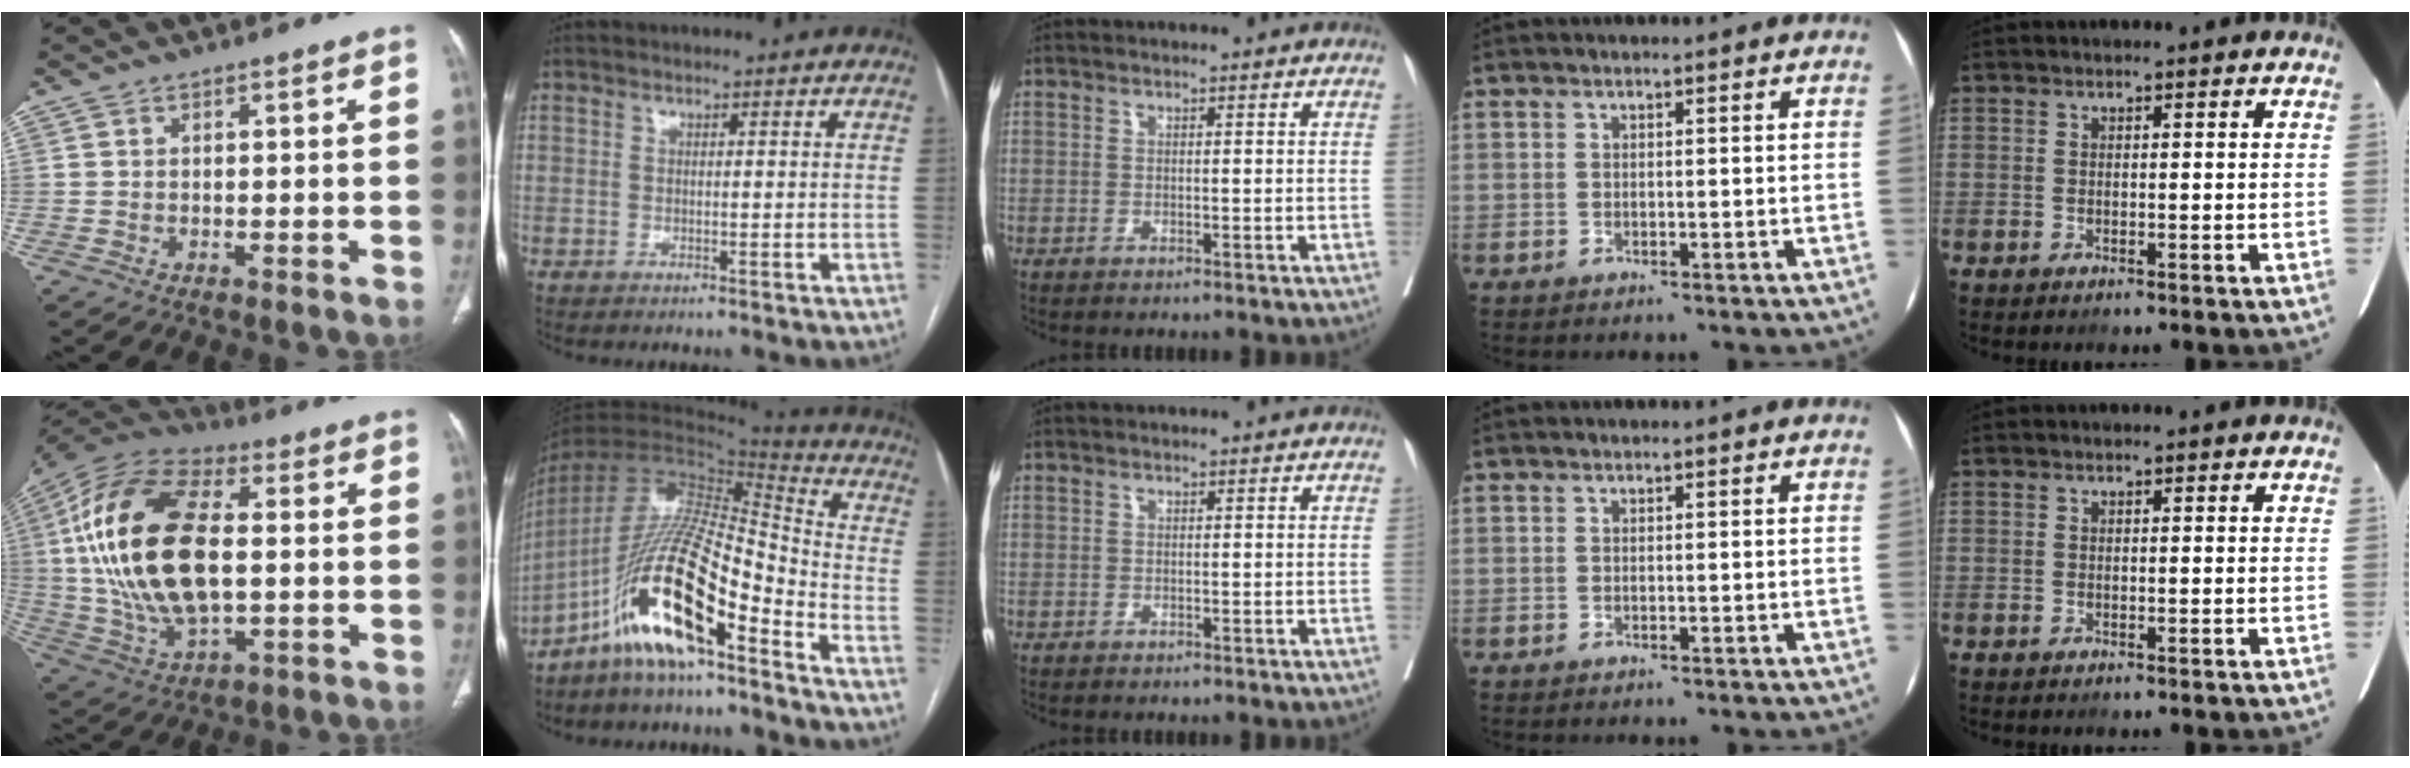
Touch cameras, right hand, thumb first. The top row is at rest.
{"thumb": {"total": 26.0, "force": [1.7, 13.5, 22.2], "torque": [-0.447, 0.003, 0.030]}, "index": {"total": 17.1, "force": [-10.0, 3.1, 13.5], "torque": [-0.265, 0.009, -0.179]}}